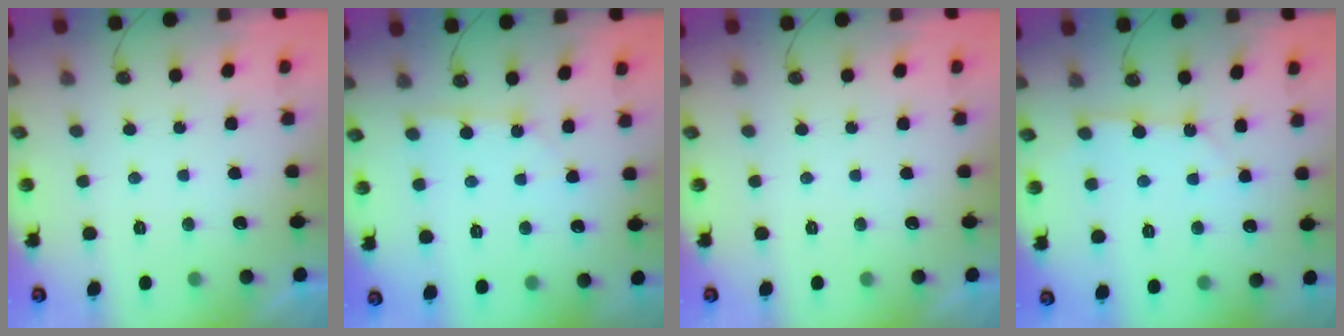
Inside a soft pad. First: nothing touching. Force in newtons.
{"total": 2.6, "press": 2.6, "slide": 0.2}
{"total": 0.0}
{"total": 3.1, "press": 3.1, "slide": 0.1}